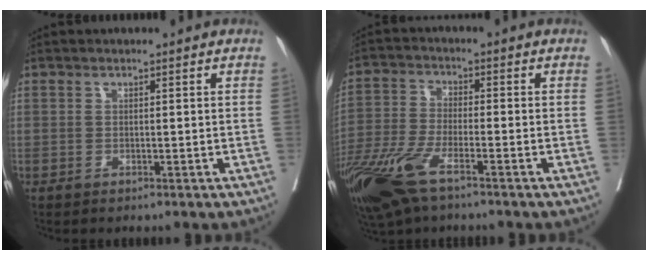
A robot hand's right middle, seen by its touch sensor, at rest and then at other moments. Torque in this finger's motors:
{"motor_torque": [1.24, -0.90, 0.47, 0.21]}